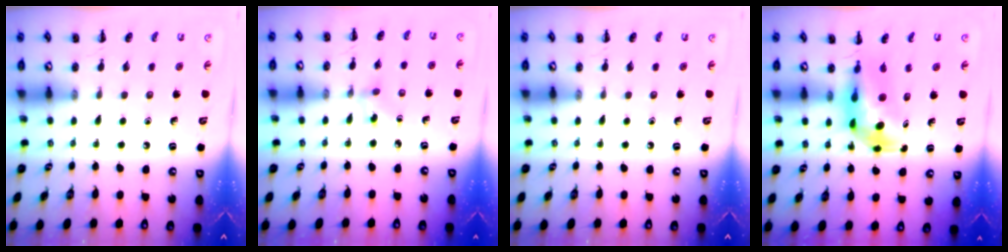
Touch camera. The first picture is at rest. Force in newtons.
{"total": 2.2, "press": 2.0, "slide": 0.9}
{"total": 0.0}
{"total": 6.5, "press": 6.2, "slide": 2.1}